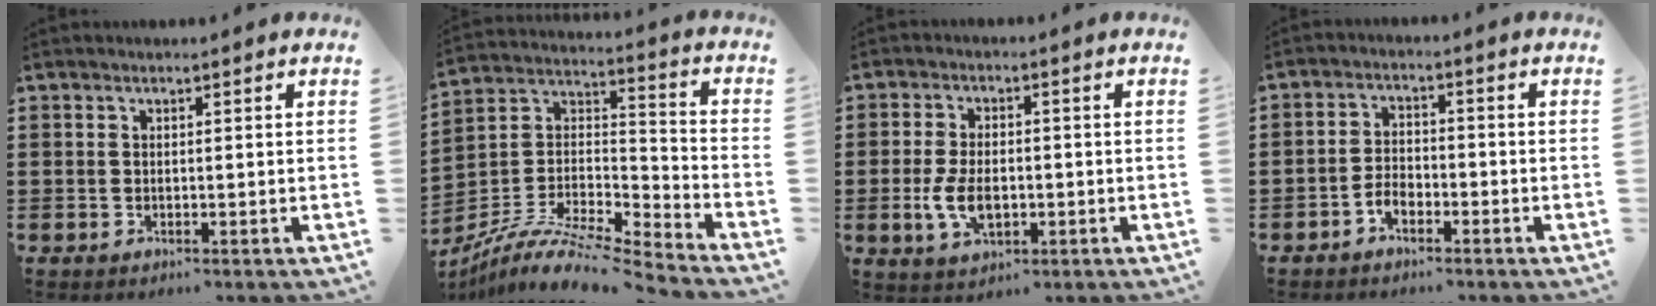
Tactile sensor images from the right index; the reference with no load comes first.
{"total": 9.8, "force": [-8.2, 2.0, 5.0], "torque": [-0.107, 0.005, -0.169]}
{"total": 5.8, "force": [-1.1, 3.2, 4.7], "torque": [-0.104, -0.004, -0.022]}
{"total": 2.9, "force": [-2.0, 1.4, 1.6], "torque": [-0.041, 0.000, -0.042]}